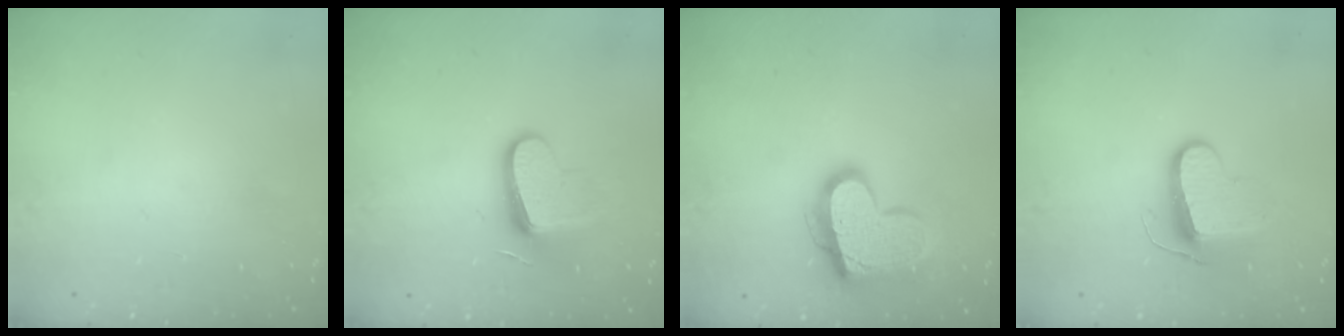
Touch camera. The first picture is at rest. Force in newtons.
{"total": 11.6, "press": 11.6, "slide": 0.5}
{"total": 17.0, "press": 16.9, "slide": 1.4}
{"total": 9.6, "press": 9.6, "slide": 0.2}